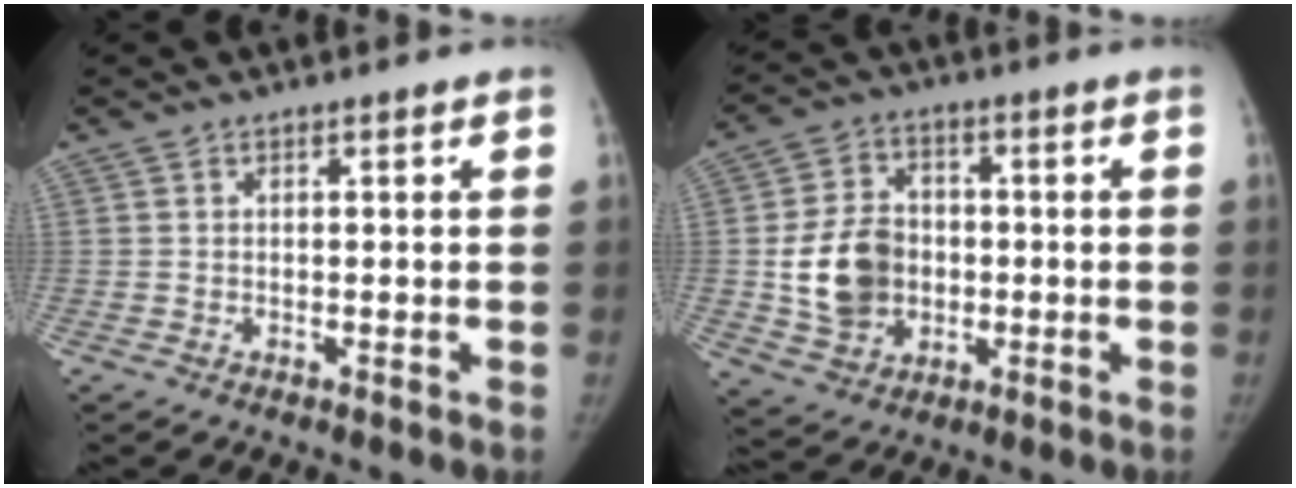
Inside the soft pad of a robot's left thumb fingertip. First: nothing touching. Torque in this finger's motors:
{"motor_torque": [0.64, 0.67, 0.45, -0.34, 0.38]}